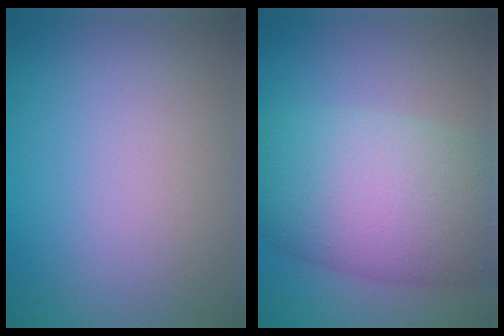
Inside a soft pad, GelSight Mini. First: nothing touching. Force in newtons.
{"total": 10.7, "press": 10.7, "slide": 0.2}